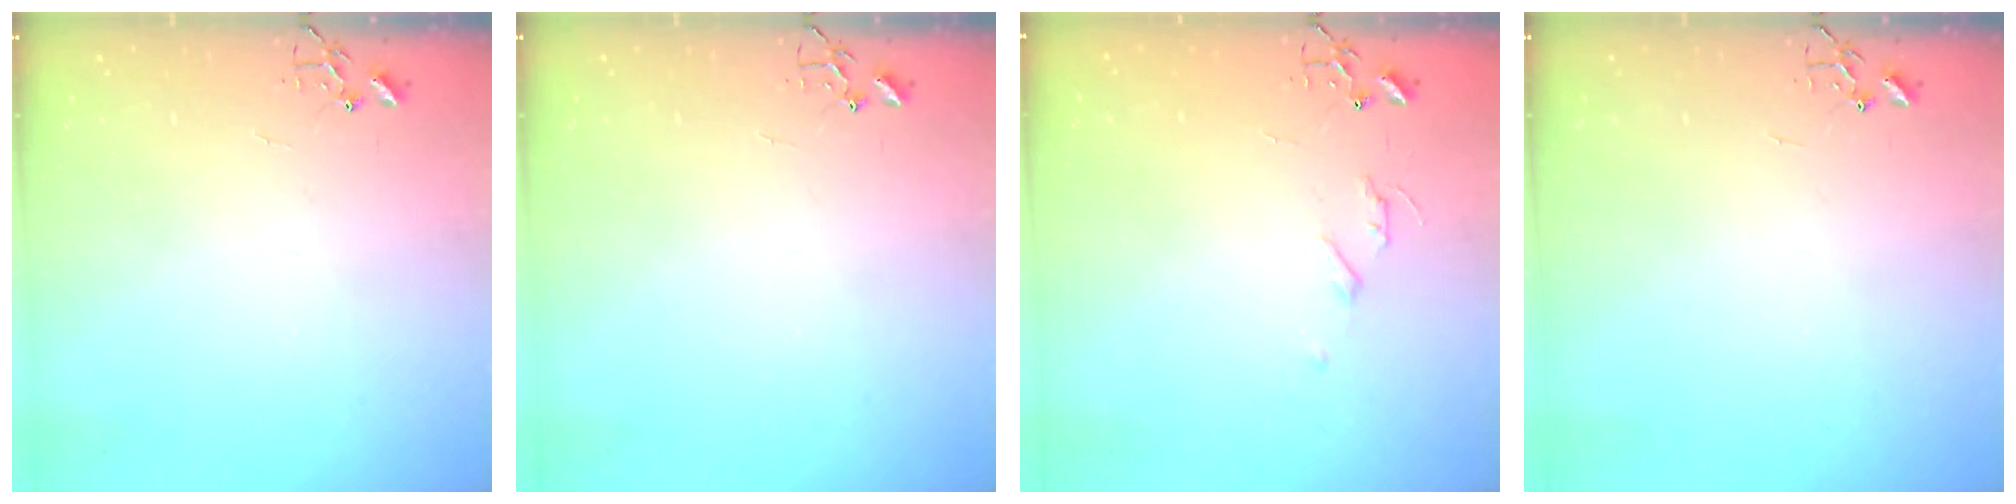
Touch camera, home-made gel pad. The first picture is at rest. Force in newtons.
{"total": 0.0}
{"total": 5.0, "press": 5.0, "slide": 0.7}
{"total": 0.0}